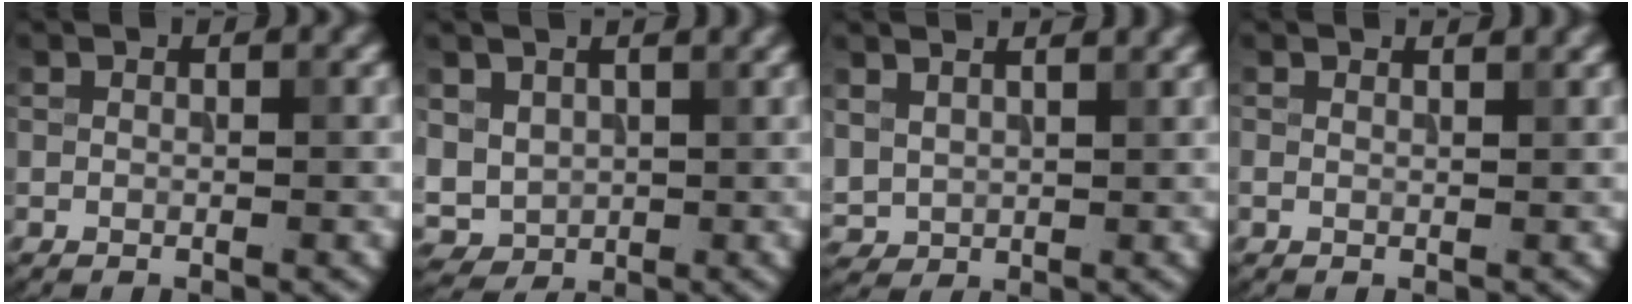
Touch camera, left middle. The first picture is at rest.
{"total": 4.3, "force": [1.3, 3.6, 1.9], "torque": [-0.058, 0.005, 0.030]}
{"total": 3.7, "force": [2.7, 2.0, 1.5], "torque": [-0.043, 0.005, 0.054]}
{"total": 1.2, "force": [1.0, 0.2, 0.5], "torque": [-0.014, -0.002, 0.010]}